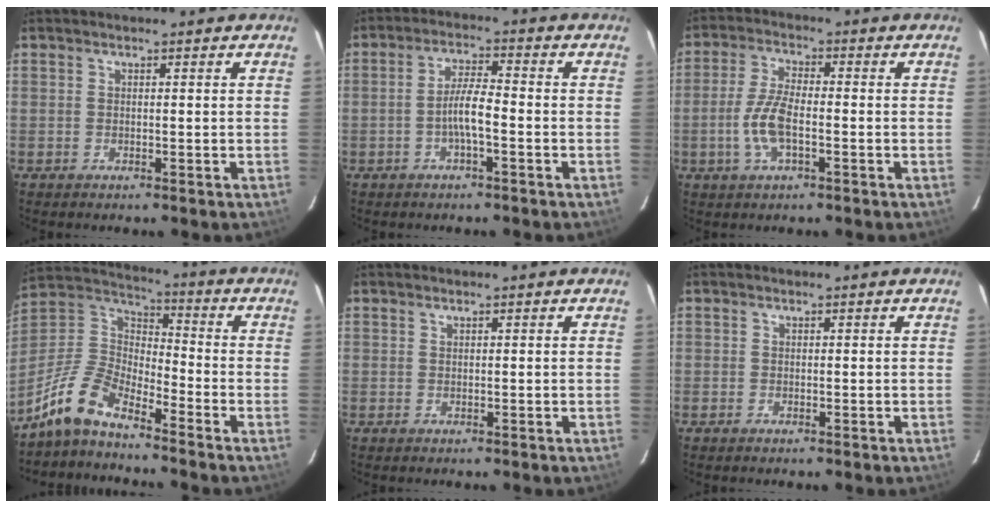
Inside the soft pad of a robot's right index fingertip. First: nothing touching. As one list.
[{"total": 4.8, "force": [-1.8, 0.7, 4.4], "torque": [-0.088, 0.006, -0.033]}, {"total": 7.1, "force": [-2.1, 2.5, 6.4], "torque": [-0.139, 0.002, -0.042]}, {"total": 11.1, "force": [-8.9, 3.5, 5.7], "torque": [-0.131, 0.016, -0.188]}, {"total": 0.0}, {"total": 0.7, "force": [-0.3, 0.6, -0.1], "torque": [0.000, 0.001, -0.007]}]